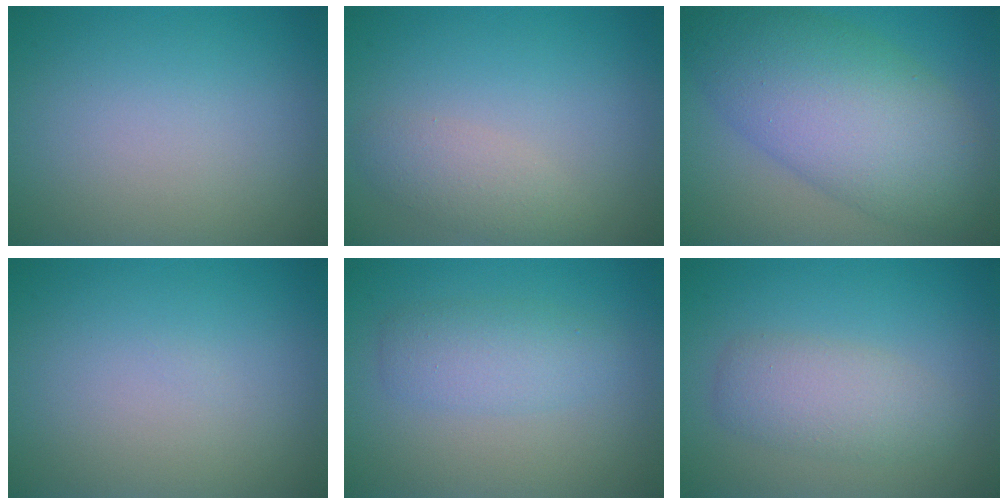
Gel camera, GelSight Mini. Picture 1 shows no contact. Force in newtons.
{"total": 2.3, "press": 2.3, "slide": 0.2}
{"total": 10.4, "press": 10.4, "slide": 0.2}
{"total": 0.0}
{"total": 2.9, "press": 2.9, "slide": 0.1}
{"total": 3.4, "press": 3.4, "slide": 0.1}